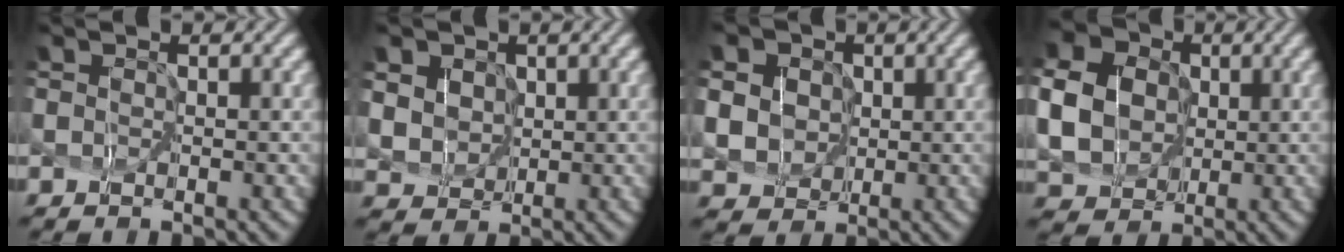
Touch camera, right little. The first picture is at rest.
{"total": 8.3, "force": [3.6, 6.5, 3.6], "torque": [-0.112, 0.019, 0.064]}
{"total": 10.3, "force": [3.2, 8.9, 4.1], "torque": [-0.143, 0.023, 0.065]}
{"total": 6.4, "force": [0.3, 5.3, 3.6], "torque": [-0.120, 0.001, 0.018]}